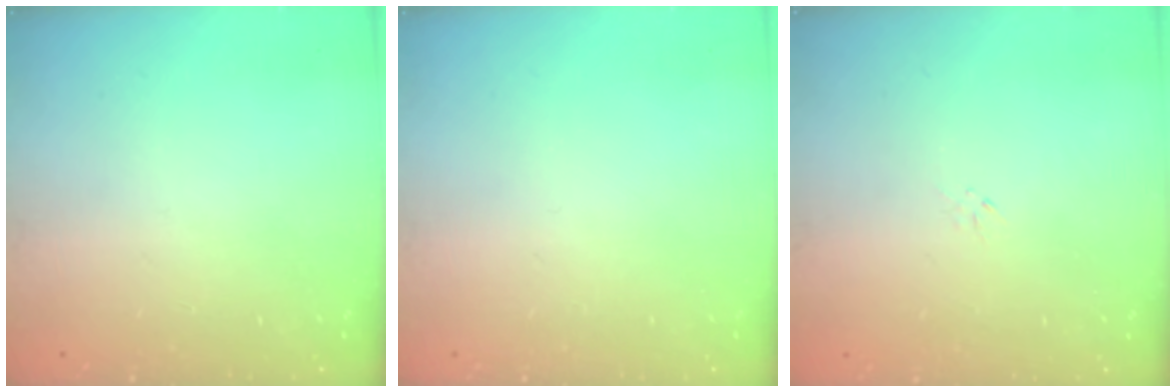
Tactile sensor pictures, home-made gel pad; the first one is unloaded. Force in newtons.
{"total": 0.0}
{"total": 0.0}